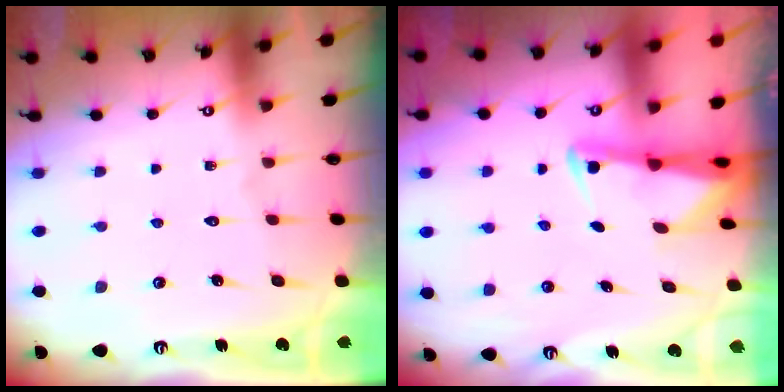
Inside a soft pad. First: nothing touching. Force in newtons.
{"total": 2.3, "press": 2.2, "slide": 0.5}